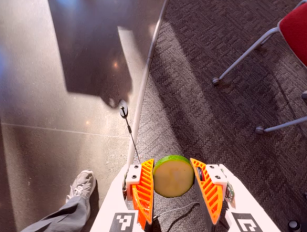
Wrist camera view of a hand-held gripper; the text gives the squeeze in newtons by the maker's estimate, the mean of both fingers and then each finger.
{"total": 11.5, "left": 11.9, "right": 11.1}